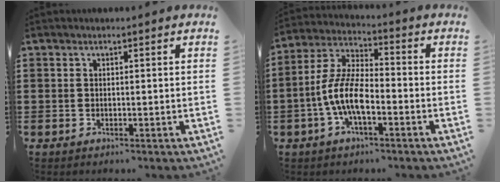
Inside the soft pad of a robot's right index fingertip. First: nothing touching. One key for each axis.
{"total": 8.9, "fx": -3.0, "fy": 3.3, "fz": 7.7, "tx": -0.184, "ty": -0.008, "tz": -0.063}